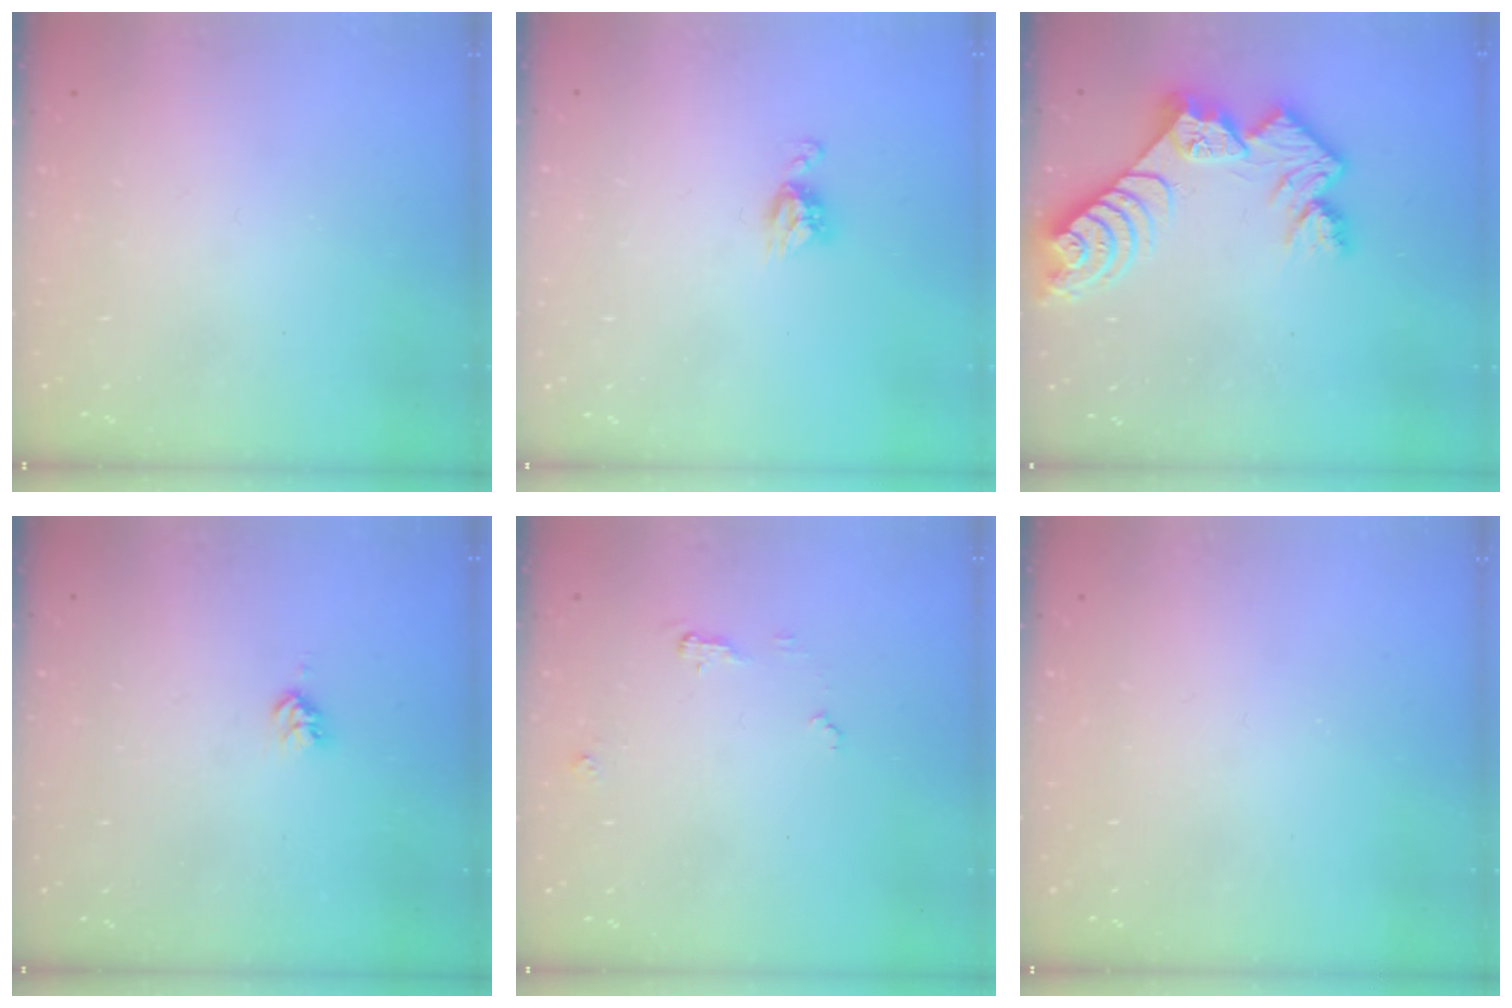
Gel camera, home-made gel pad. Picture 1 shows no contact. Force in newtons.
{"total": 6.5, "press": 6.5, "slide": 0.5}
{"total": 11.7, "press": 11.6, "slide": 1.3}
{"total": 2.8, "press": 2.8, "slide": 0.3}
{"total": 4.9, "press": 4.9, "slide": 0.5}
{"total": 0.0}